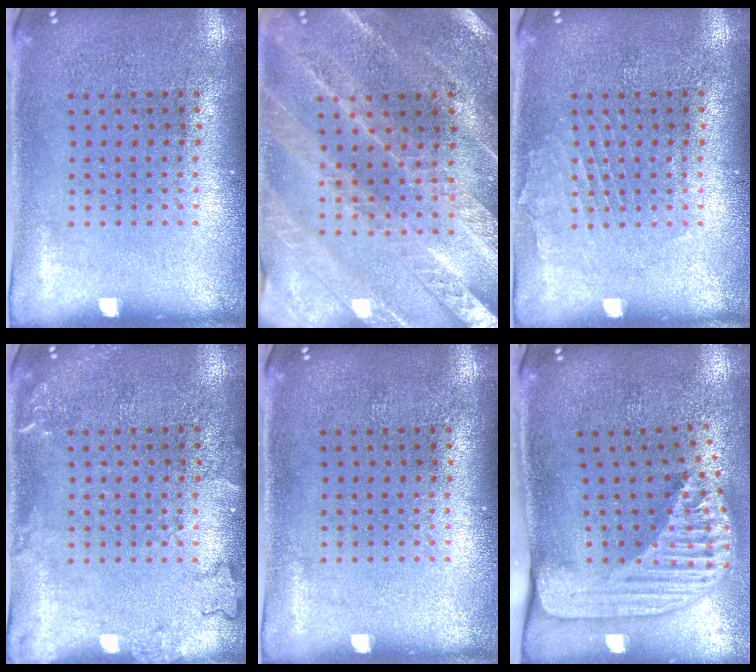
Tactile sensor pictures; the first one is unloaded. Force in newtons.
{"total": 2.4, "press": 2.4, "slide": 0.4}
{"total": 1.2, "press": 1.1, "slide": 0.1}
{"total": 1.7, "press": 1.6, "slide": 0.3}
{"total": 0.0}
{"total": 2.5, "press": 1.8, "slide": 1.8}